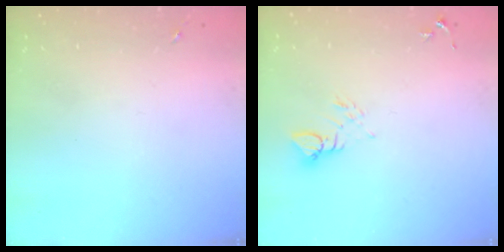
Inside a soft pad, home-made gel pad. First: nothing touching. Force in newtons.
{"total": 3.8, "press": 3.8, "slide": 0.3}